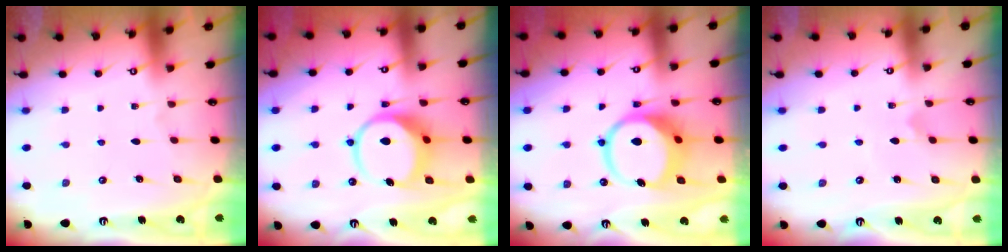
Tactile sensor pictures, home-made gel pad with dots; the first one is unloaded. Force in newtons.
{"total": 10.0, "press": 9.9, "slide": 1.3}
{"total": 11.6, "press": 11.5, "slide": 1.4}
{"total": 2.0, "press": 2.0, "slide": 0.2}